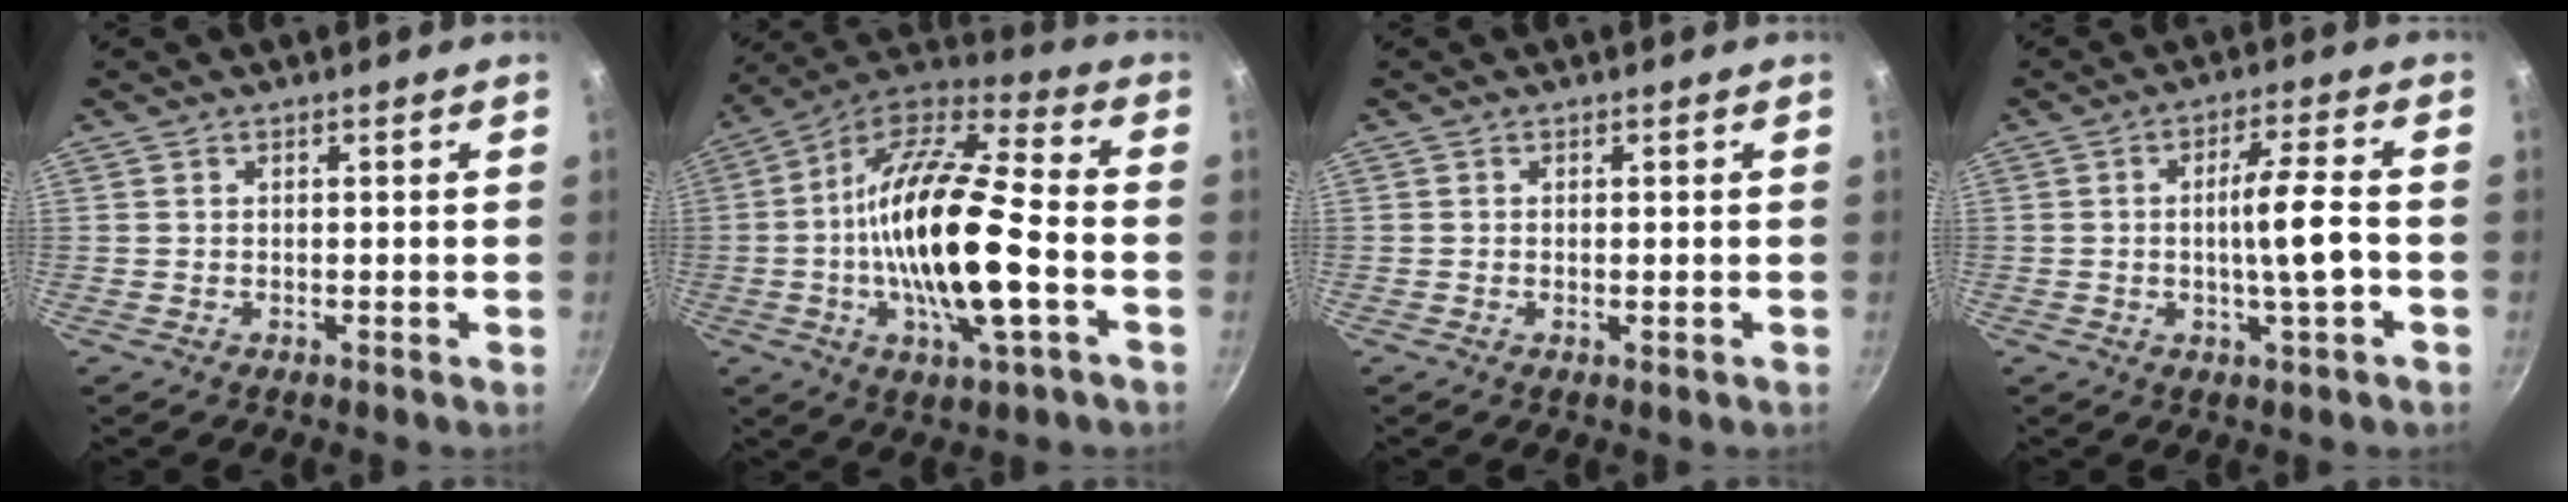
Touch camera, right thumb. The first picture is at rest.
{"total": 22.7, "force": [-3.8, 7.2, 21.2], "torque": [-0.395, 0.025, -0.084]}
{"total": 0.7, "force": [-0.2, 0.1, 0.7], "torque": [-0.013, -0.002, -0.003]}
{"total": 8.2, "force": [-1.5, 0.9, 8.0], "torque": [-0.137, 0.015, -0.026]}